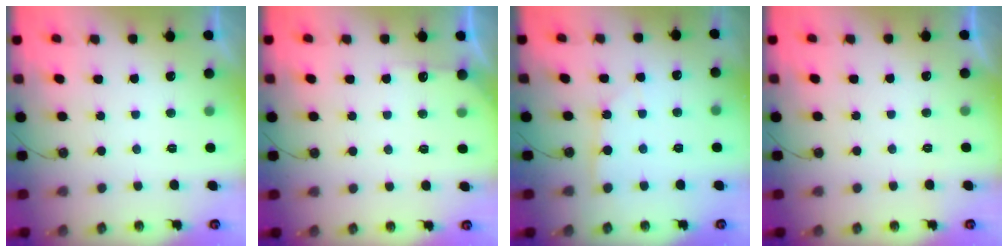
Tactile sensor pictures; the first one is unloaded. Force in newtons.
{"total": 3.8, "press": 3.8, "slide": 0.4}
{"total": 3.2, "press": 3.2, "slide": 0.4}
{"total": 0.0}